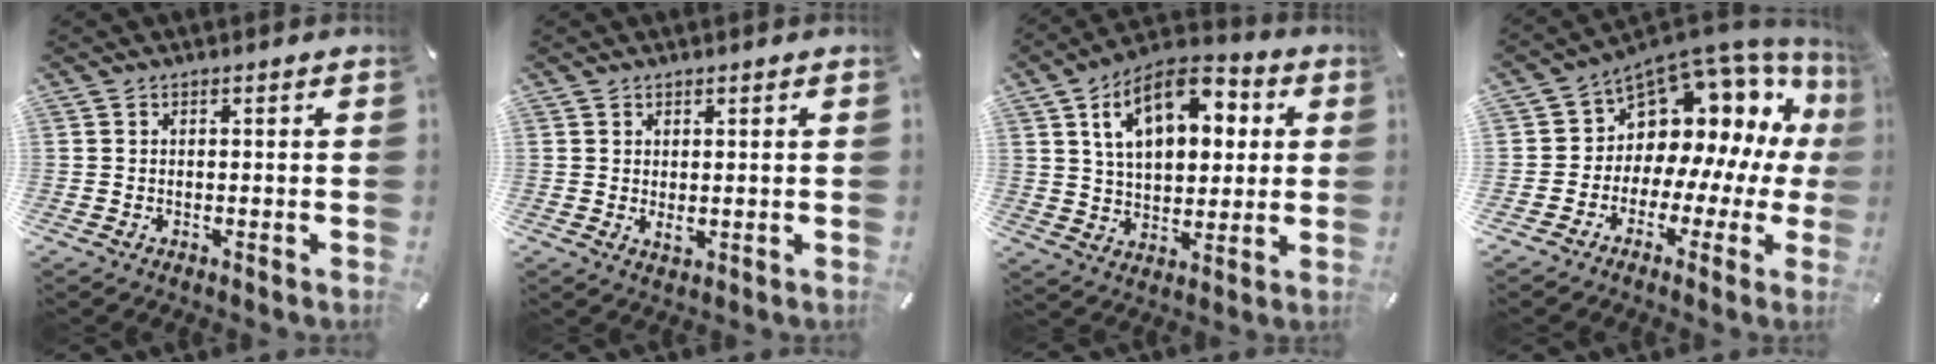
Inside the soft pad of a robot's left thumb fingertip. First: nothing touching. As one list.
[{"total": 1.6, "force": [0.6, 0.8, 1.2], "torque": [-0.024, -0.002, 0.012]}, {"total": 16.4, "force": [6.6, 10.1, 11.1], "torque": [-0.189, -0.006, 0.113]}, {"total": 10.3, "force": [5.6, 7.8, 3.8], "torque": [-0.064, -0.077, 0.098]}]